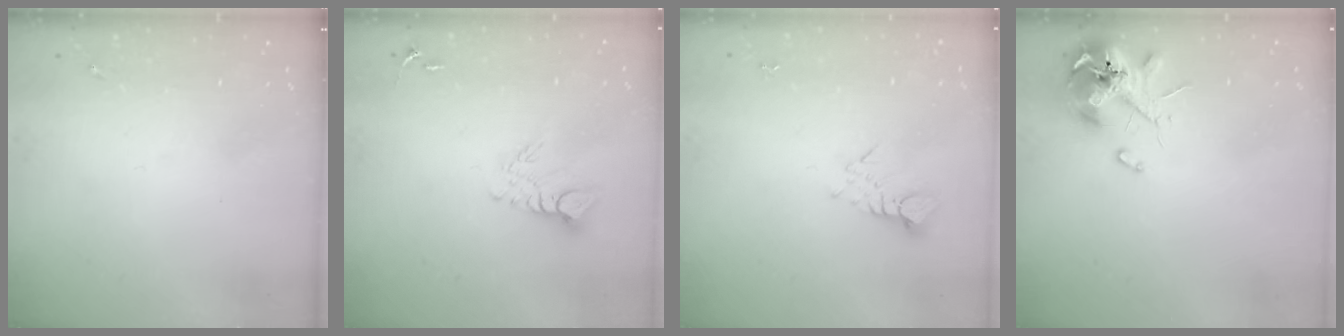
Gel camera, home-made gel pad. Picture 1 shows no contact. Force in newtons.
{"total": 8.6, "press": 8.6, "slide": 0.8}
{"total": 3.5, "press": 3.5, "slide": 0.3}
{"total": 10.5, "press": 10.4, "slide": 1.6}